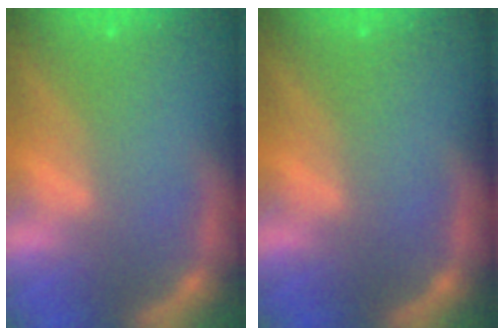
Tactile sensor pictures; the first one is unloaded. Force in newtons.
{"total": 0.0}